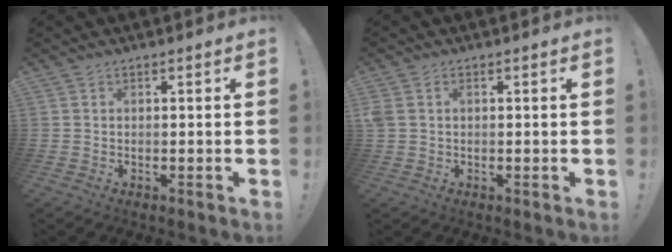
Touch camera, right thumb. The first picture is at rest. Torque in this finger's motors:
{"motor_torque": [0.24, -0.33, 0.30, -0.33, 0.14]}